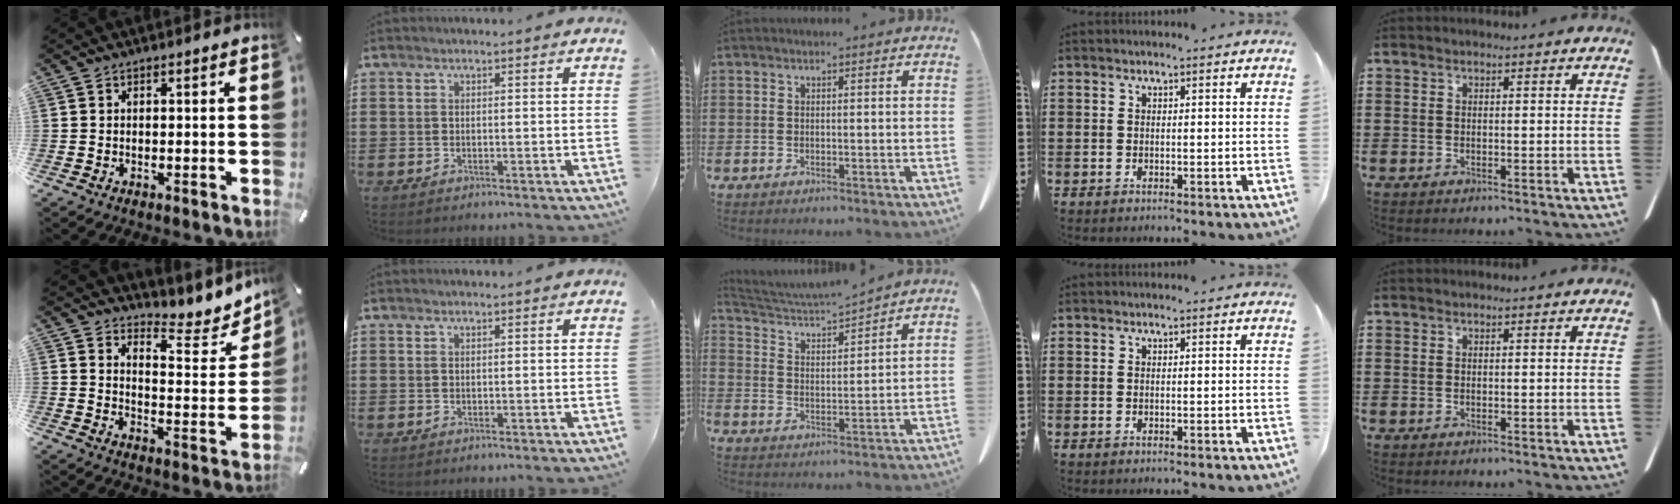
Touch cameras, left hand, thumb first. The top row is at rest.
{"thumb": {"total": 8.3, "force": [7.2, 3.7, 1.9], "torque": [-0.012, -0.086, 0.122]}, "middle": {"total": 3.9, "force": [3.7, 0.0, 1.2], "torque": [-0.041, -0.033, 0.060]}}